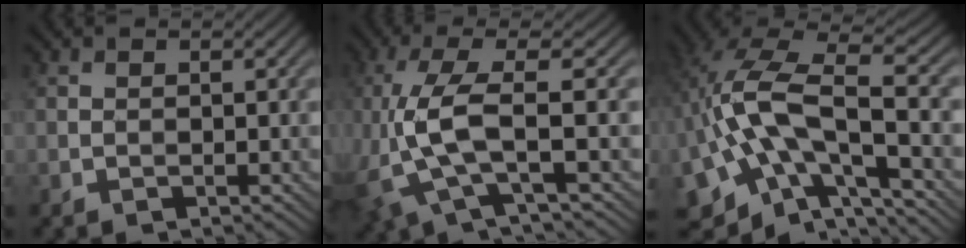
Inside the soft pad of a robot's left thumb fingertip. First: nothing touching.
{"total": 8.0, "force": [-1.4, 2.0, 7.7], "torque": [-0.176, 0.005, -0.037]}
{"total": 15.3, "force": [-3.6, 7.6, 12.8], "torque": [-0.262, 0.006, -0.072]}